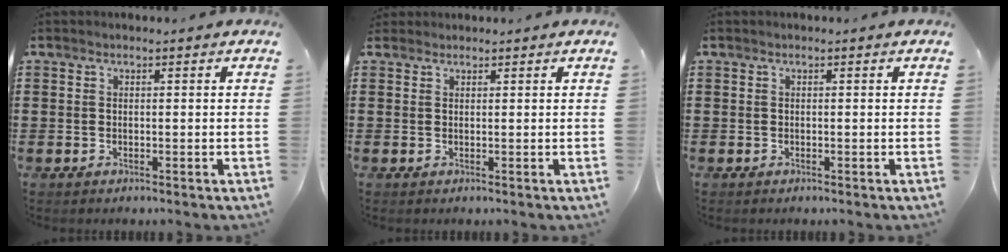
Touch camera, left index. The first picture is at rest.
{"total": 0.8, "force": [0.8, 0.1, 0.0], "torque": [-0.003, 0.000, 0.016]}
{"total": 0.0}